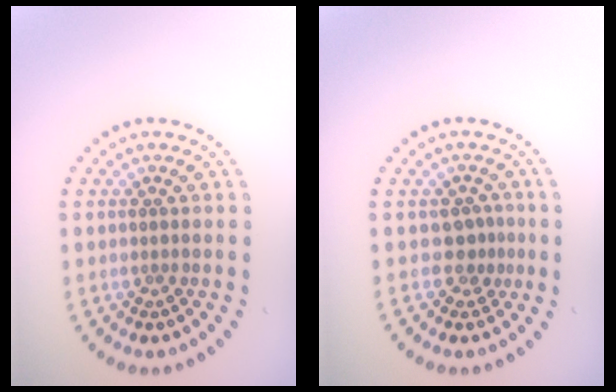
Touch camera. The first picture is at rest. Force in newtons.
{"total": 1.9, "press": 1.4, "slide": 1.3}